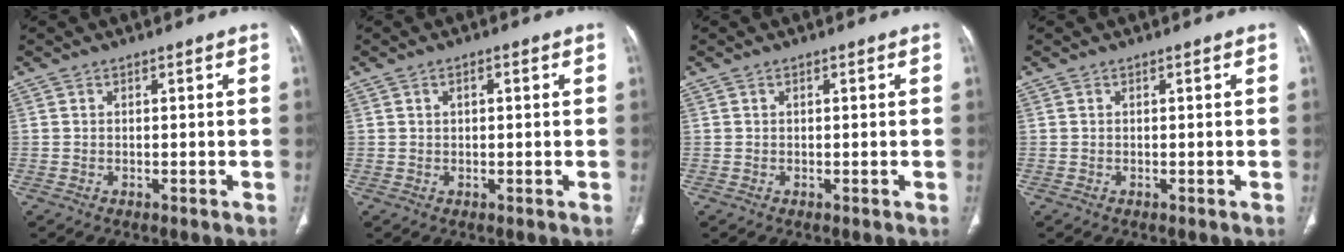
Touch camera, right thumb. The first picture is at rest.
{"total": 1.5, "force": [0.5, 0.9, 1.2], "torque": [-0.020, 0.005, 0.008]}
{"total": 0.0}
{"total": 0.0}